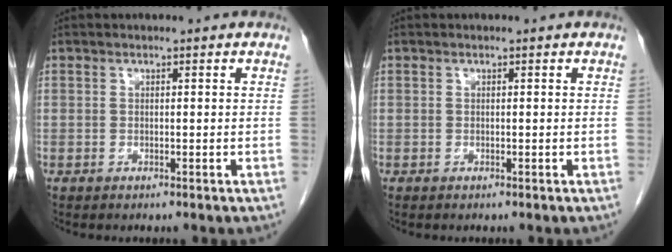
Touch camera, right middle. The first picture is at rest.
{"total": 0.0}